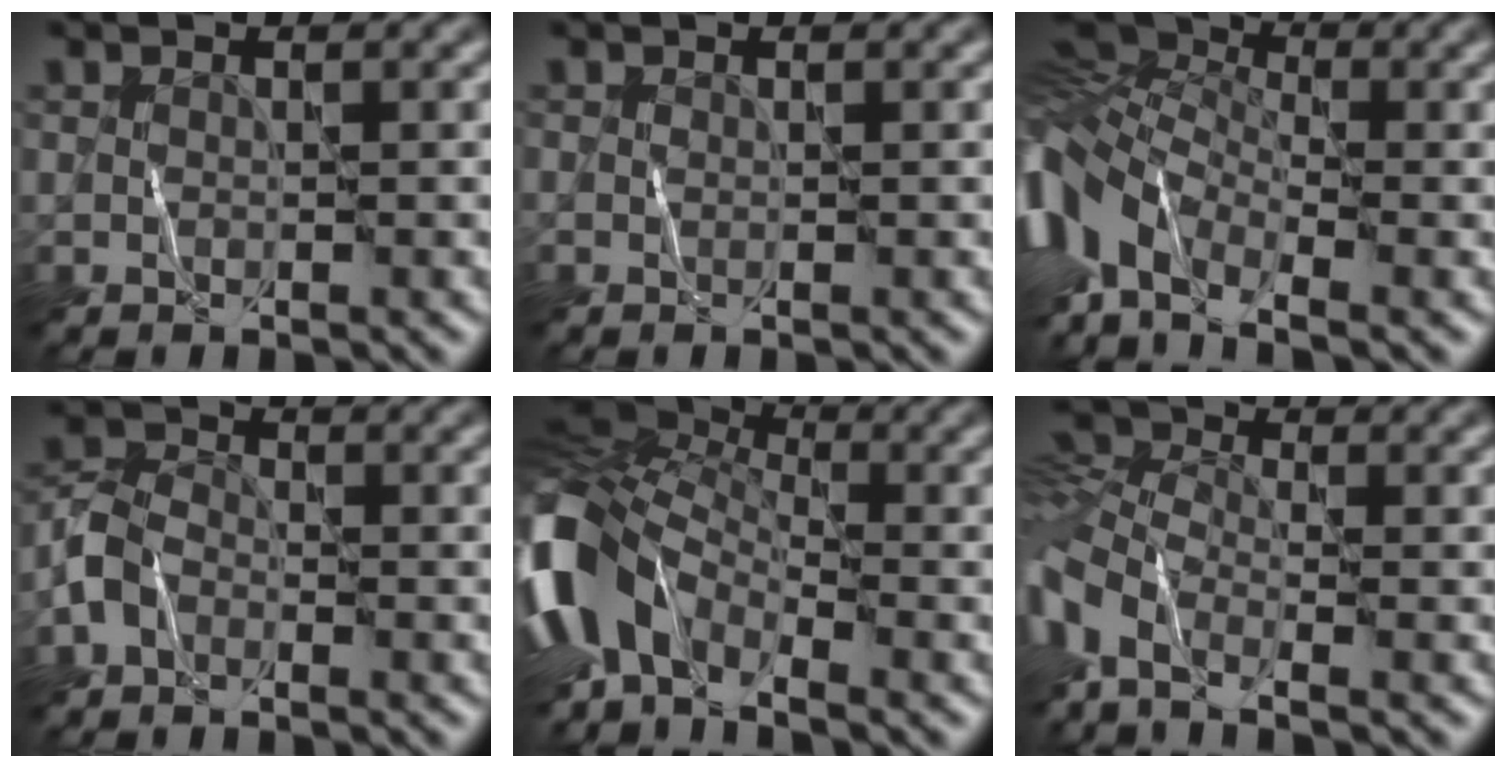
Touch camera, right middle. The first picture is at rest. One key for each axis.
{"total": 0.0}
{"total": 8.8, "fx": -2.3, "fy": 4.5, "fz": 7.2, "tx": -0.165, "ty": 0.005, "tz": -0.066}
{"total": 2.7, "fx": -1.5, "fy": 1.8, "fz": 1.2, "tx": -0.028, "ty": 0.006, "tz": -0.046}
{"total": 9.8, "fx": -3.4, "fy": 5.7, "fz": 7.2, "tx": -0.166, "ty": -0.007, "tz": -0.084}
{"total": 5.8, "fx": -2.9, "fy": 2.7, "fz": 4.2, "tx": -0.093, "ty": -0.005, "tz": -0.082}